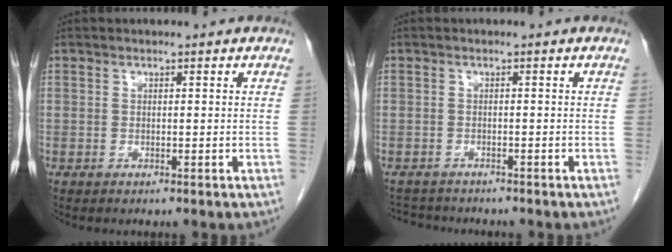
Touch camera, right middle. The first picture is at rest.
{"total": 4.2, "force": [-4.0, 0.9, 0.4], "torque": [-0.005, -0.008, -0.064]}